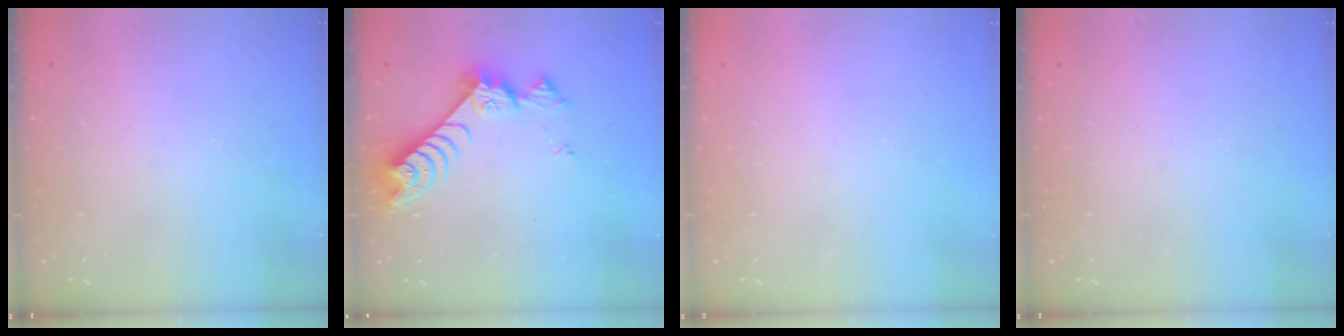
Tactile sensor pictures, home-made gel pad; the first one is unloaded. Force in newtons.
{"total": 8.7, "press": 8.7, "slide": 0.4}
{"total": 0.0}
{"total": 0.0}